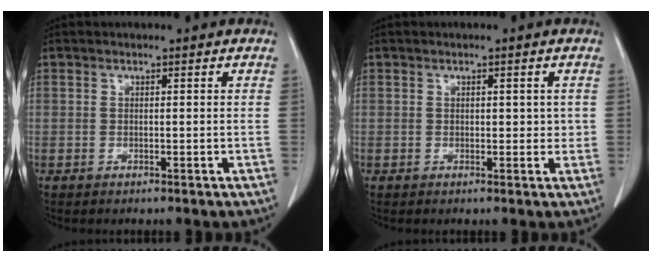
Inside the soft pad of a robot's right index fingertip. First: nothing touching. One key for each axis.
{"total": 1.0, "fx": 0.2, "fy": 0.4, "fz": 0.9, "tx": -0.012, "ty": 0.001, "tz": 0.003}